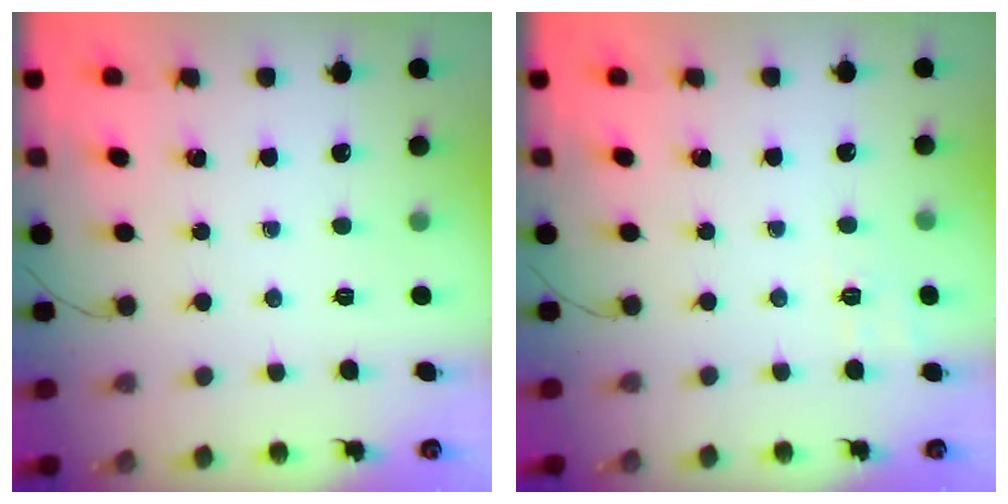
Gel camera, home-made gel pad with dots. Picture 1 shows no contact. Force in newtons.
{"total": 8.3, "press": 8.0, "slide": 2.0}